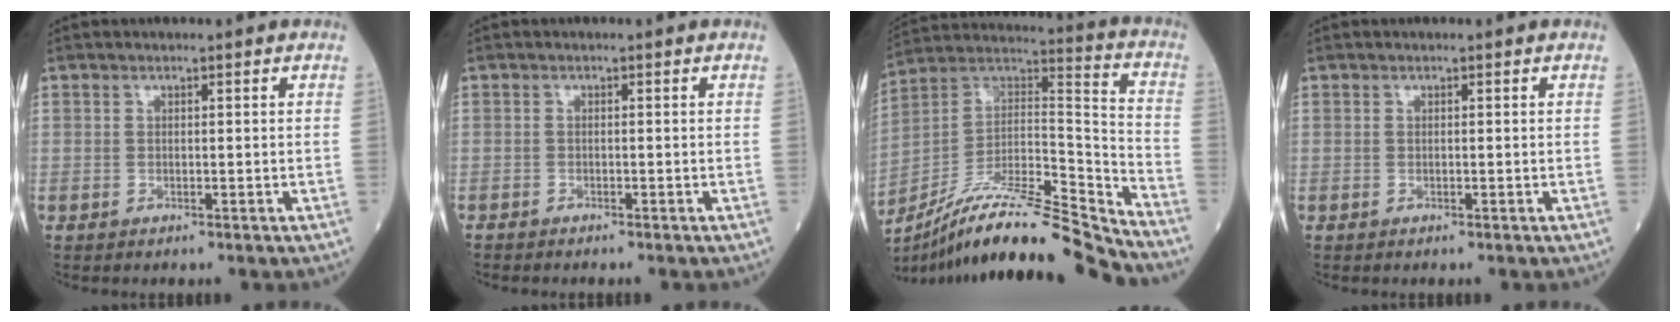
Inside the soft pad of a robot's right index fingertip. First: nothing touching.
{"total": 1.2, "force": [-1.1, 0.1, 0.4], "torque": [-0.008, -0.001, -0.018]}
{"total": 21.8, "force": [-19.5, 0.3, 9.8], "torque": [-0.190, 0.022, -0.337]}
{"total": 0.0}